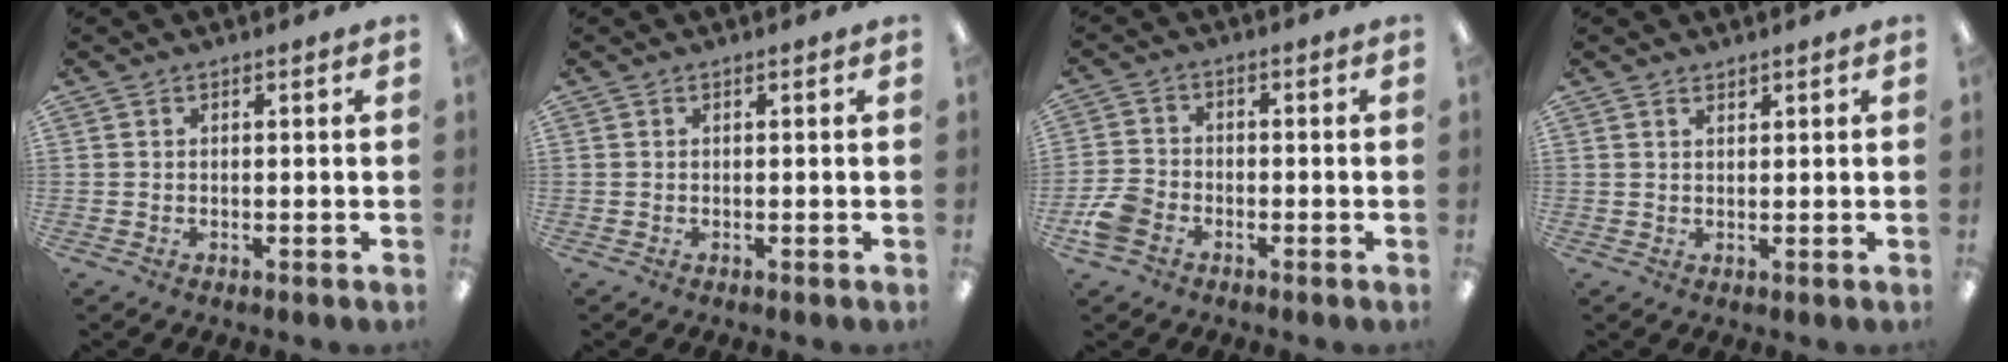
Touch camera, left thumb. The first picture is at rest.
{"total": 0.0}
{"total": 6.1, "force": [-3.1, 4.2, 3.2], "torque": [-0.072, 0.016, -0.059]}
{"total": 1.2, "force": [1.1, 0.4, 0.3], "torque": [-0.008, -0.001, 0.021]}